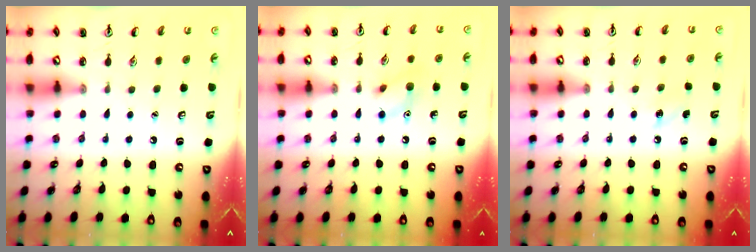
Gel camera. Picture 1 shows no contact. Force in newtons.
{"total": 8.3, "press": 8.3, "slide": 0.5}
{"total": 4.0, "press": 3.8, "slide": 1.5}